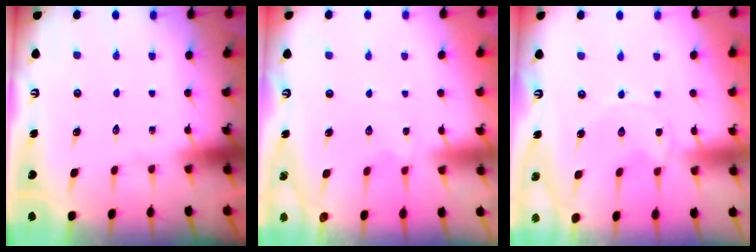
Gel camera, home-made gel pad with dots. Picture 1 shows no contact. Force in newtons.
{"total": 2.2, "press": 2.2, "slide": 0.3}
{"total": 0.0}